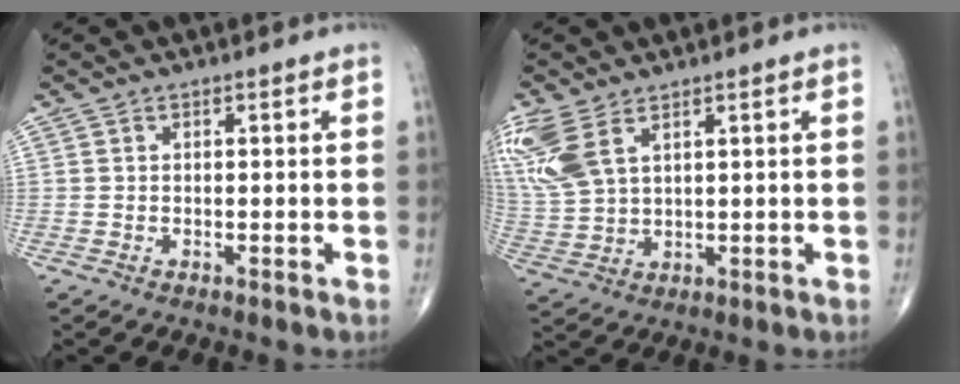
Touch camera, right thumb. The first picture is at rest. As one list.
[{"total": 11.2, "force": [5.7, 5.7, 7.7], "torque": [-0.196, -0.006, 0.129]}]